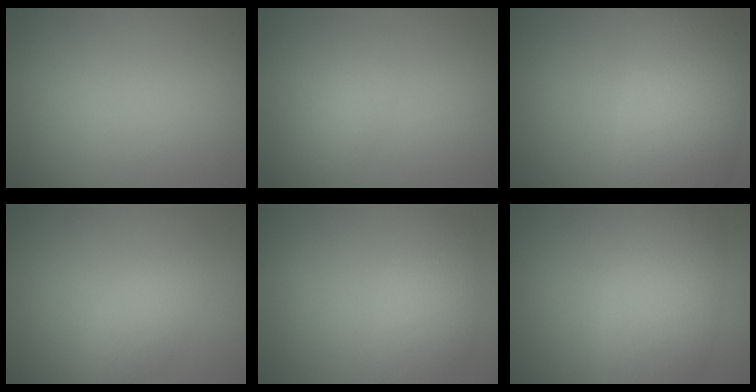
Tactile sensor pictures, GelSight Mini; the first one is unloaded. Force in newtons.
{"total": 1.4, "press": 1.4, "slide": 0.0}
{"total": 8.7, "press": 8.7, "slide": 0.5}
{"total": 2.4, "press": 2.4, "slide": 0.0}
{"total": 3.7, "press": 3.7, "slide": 0.1}
{"total": 6.6, "press": 6.6, "slide": 0.5}